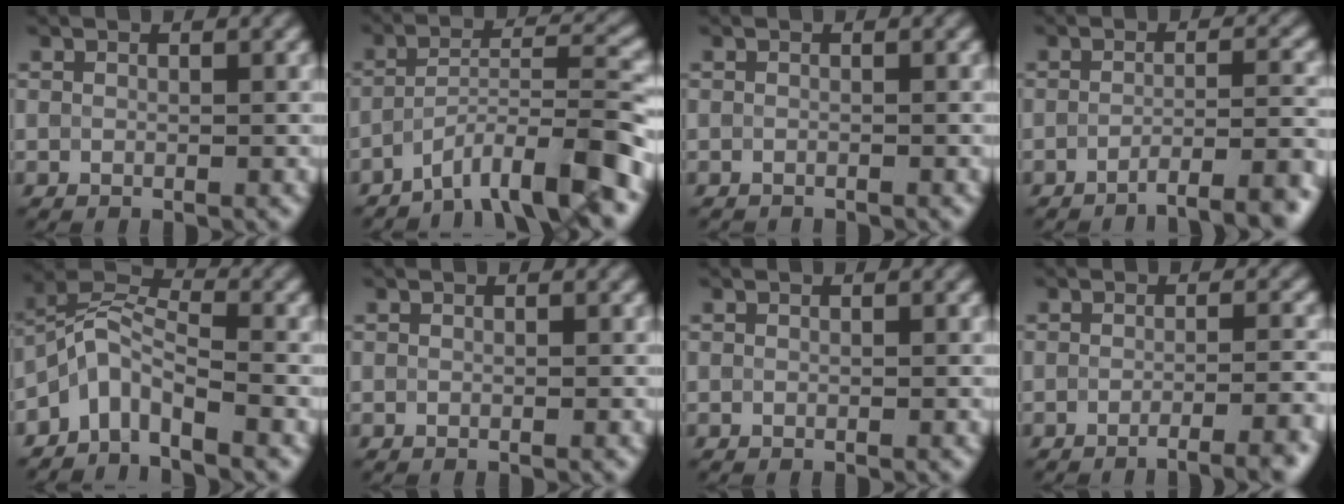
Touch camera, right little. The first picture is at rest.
{"total": 8.5, "force": [-5.7, 1.6, 6.0], "torque": [-0.092, 0.009, -0.100]}
{"total": 0.9, "force": [-0.9, 0.1, 0.0], "torque": [0.001, -0.008, -0.018]}
{"total": 5.7, "force": [-4.0, 1.2, 3.9], "torque": [-0.046, 0.010, -0.059]}
{"total": 4.5, "force": [-3.4, 1.5, 2.5], "torque": [-0.041, 0.011, -0.077]}
{"total": 0.0}
{"total": 0.0}
{"total": 5.3, "force": [-3.5, 1.4, 3.7], "torque": [-0.032, 0.010, -0.047]}